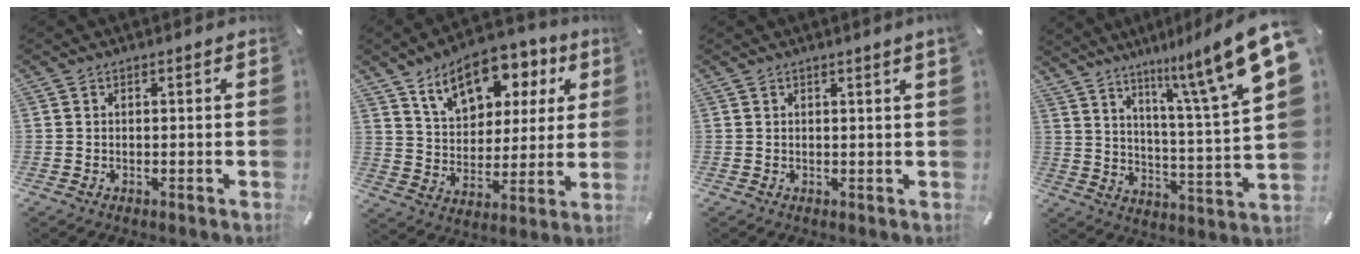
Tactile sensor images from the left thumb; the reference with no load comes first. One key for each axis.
{"total": 15.1, "fx": 9.4, "fy": 9.2, "fz": 7.5, "tx": -0.122, "ty": -0.043, "tz": 0.168}
{"total": 1.6, "fx": 0.9, "fy": -0.3, "fz": 1.3, "tx": -0.023, "ty": -0.005, "tz": 0.016}
{"total": 16.8, "fx": 11.8, "fy": 2.7, "fz": 11.6, "tx": -0.181, "ty": -0.079, "tz": 0.185}